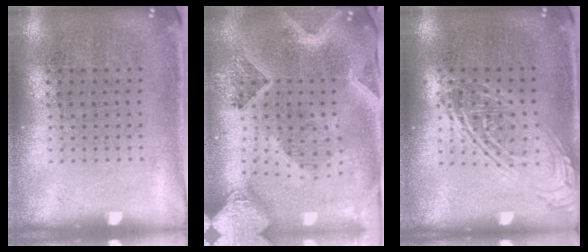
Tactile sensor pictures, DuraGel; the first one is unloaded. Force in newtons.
{"total": 4.2, "press": 3.3, "slide": 2.6}
{"total": 2.1, "press": 2.1, "slide": 0.1}